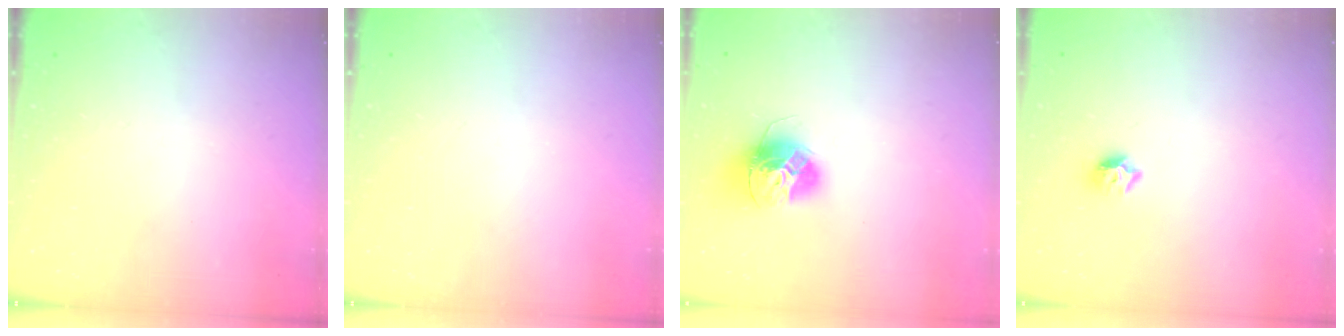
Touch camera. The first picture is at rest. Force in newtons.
{"total": 0.0}
{"total": 15.0, "press": 14.9, "slide": 1.3}
{"total": 6.2, "press": 6.2, "slide": 0.8}